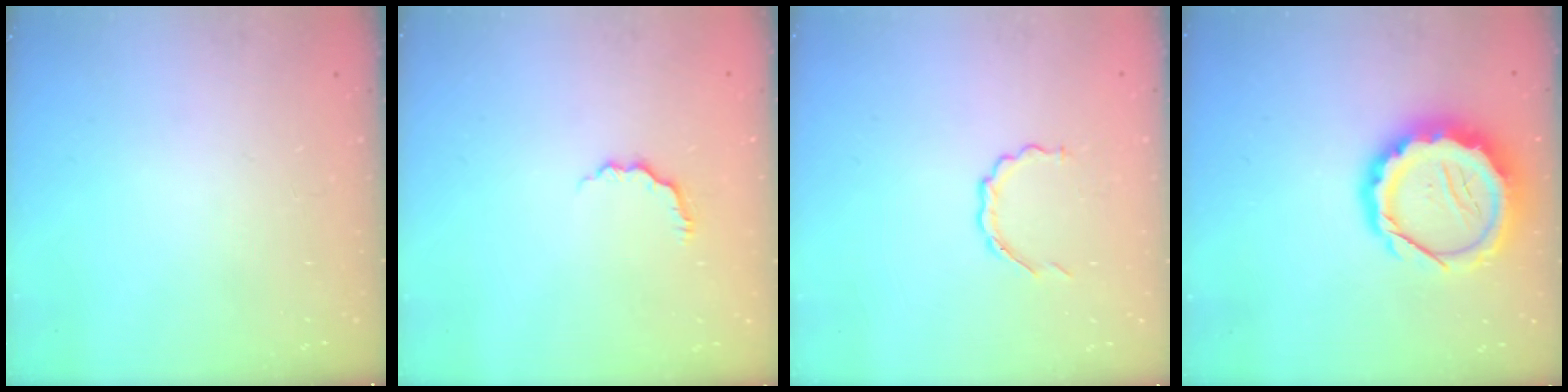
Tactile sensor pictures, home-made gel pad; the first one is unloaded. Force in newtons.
{"total": 3.3, "press": 3.3, "slide": 0.6}
{"total": 3.7, "press": 3.5, "slide": 1.2}
{"total": 13.8, "press": 13.6, "slide": 2.6}